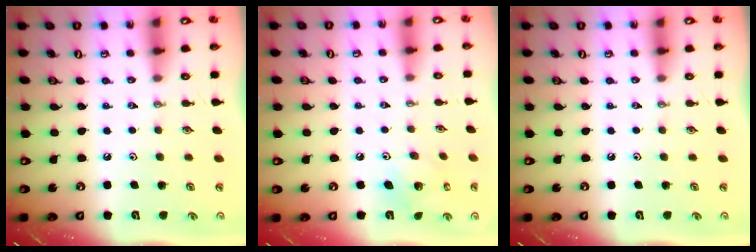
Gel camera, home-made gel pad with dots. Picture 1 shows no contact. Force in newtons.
{"total": 7.3, "press": 7.3, "slide": 0.1}
{"total": 0.0}